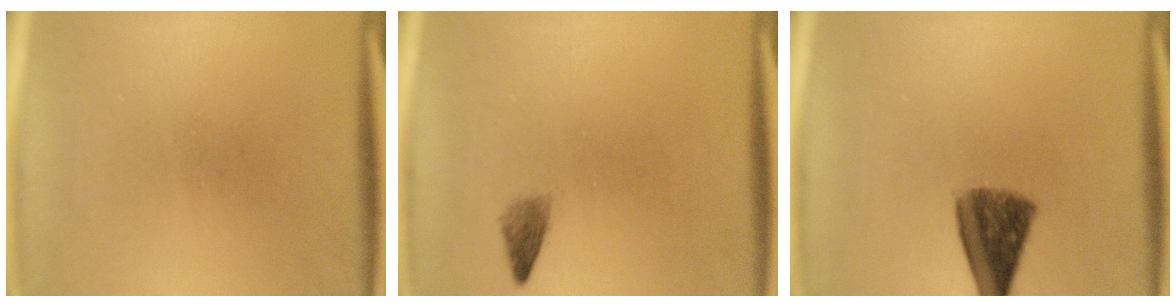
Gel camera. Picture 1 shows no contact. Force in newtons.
{"total": 1.6}
{"total": 8.4}